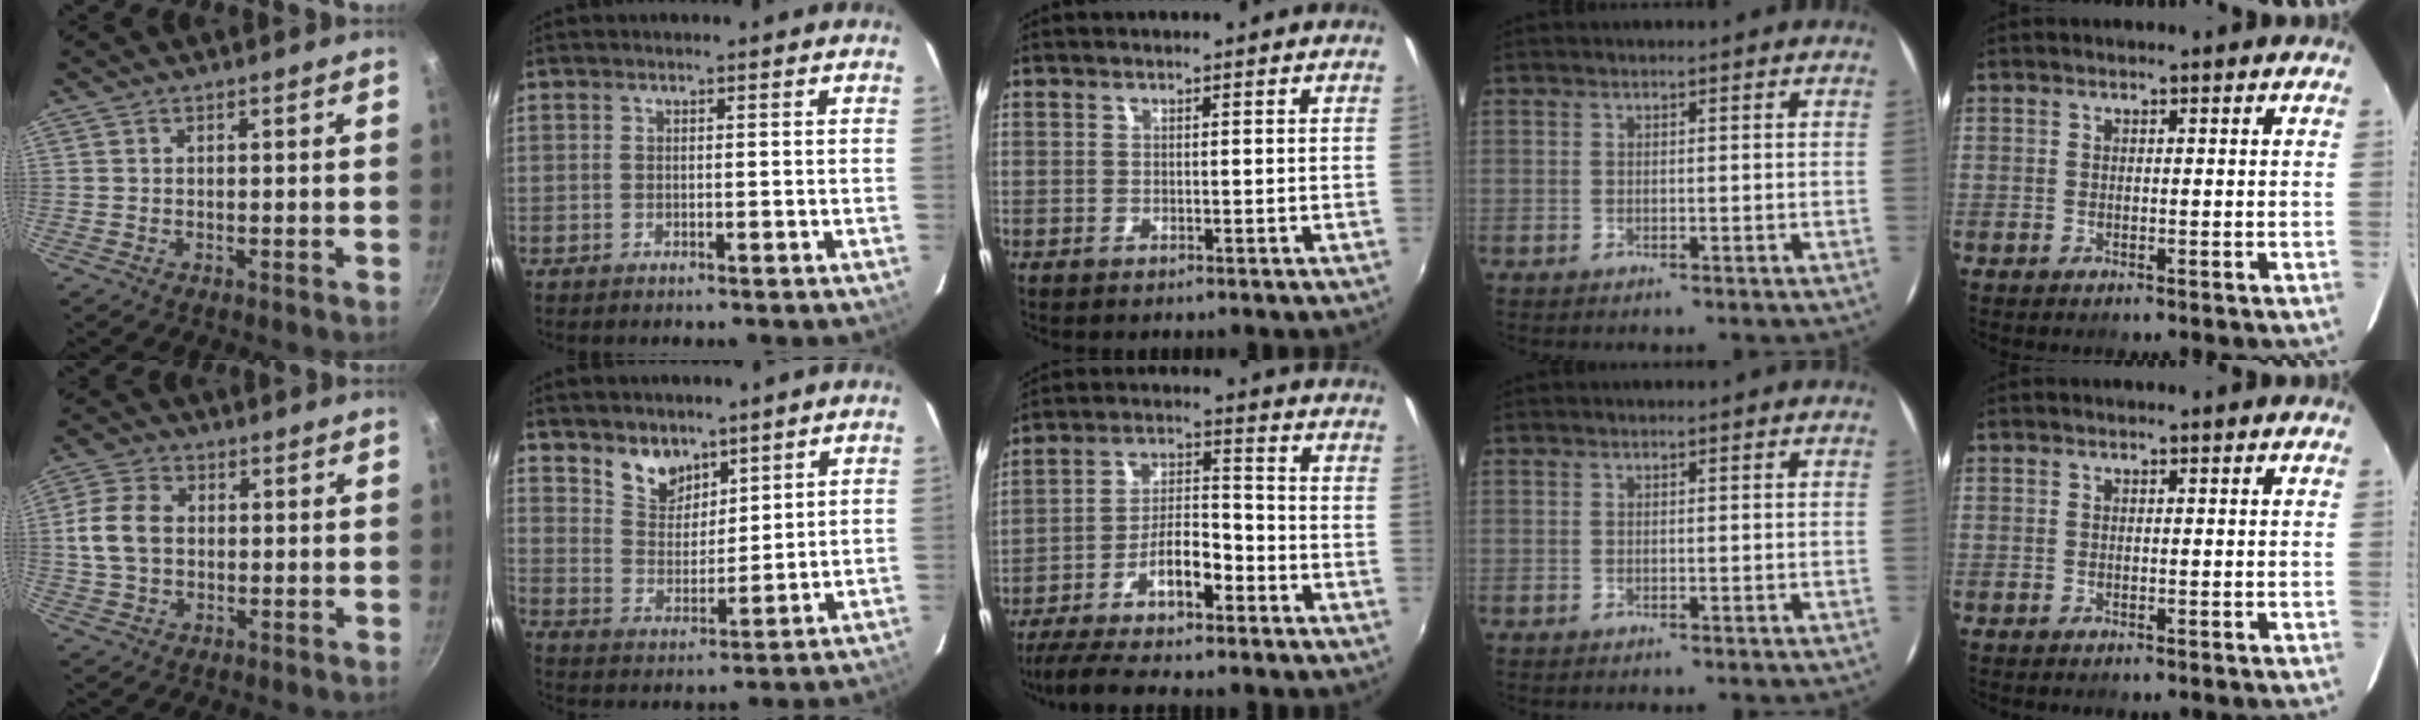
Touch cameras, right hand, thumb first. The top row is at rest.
{"thumb": {"total": 8.3, "force": [0.6, 6.1, 5.6], "torque": [-0.100, 0.011, 0.004]}, "index": {"total": 7.3, "force": [5.5, 4.2, 2.5], "torque": [-0.036, 0.006, 0.109]}, "middle": {"total": 12.5, "force": [-8.8, 3.4, 8.1], "torque": [-0.166, 0.014, -0.155]}}